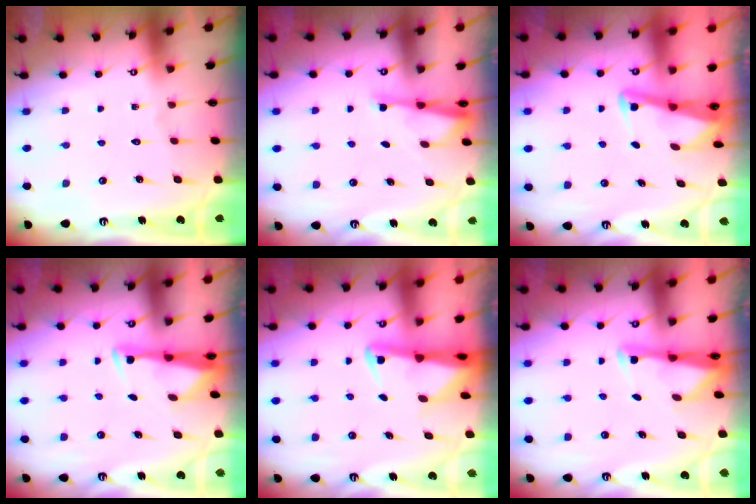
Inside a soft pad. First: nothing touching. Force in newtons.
{"total": 3.4, "press": 3.4, "slide": 0.7}
{"total": 2.9, "press": 2.8, "slide": 0.4}
{"total": 3.2, "press": 3.1, "slide": 0.9}
{"total": 2.5, "press": 2.5, "slide": 0.4}
{"total": 2.6, "press": 2.5, "slide": 0.4}